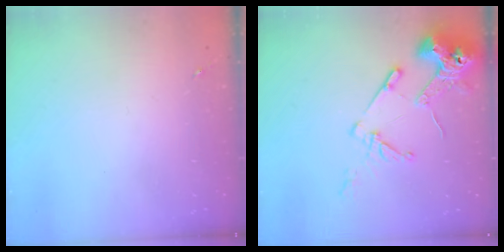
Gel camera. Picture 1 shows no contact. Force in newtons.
{"total": 14.1, "press": 13.9, "slide": 2.0}